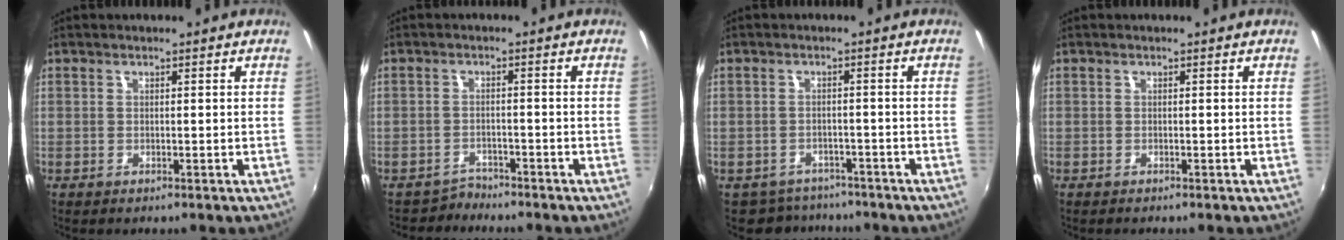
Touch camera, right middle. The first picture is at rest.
{"total": 2.5, "force": [-2.3, 0.6, -0.7], "torque": [0.011, 0.005, -0.042]}
{"total": 5.5, "force": [-4.6, 2.9, 0.1], "torque": [-0.012, 0.009, -0.071]}
{"total": 0.0}